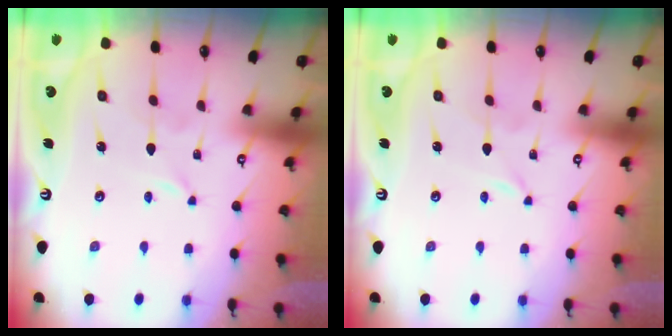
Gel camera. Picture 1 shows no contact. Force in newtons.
{"total": 0.0}